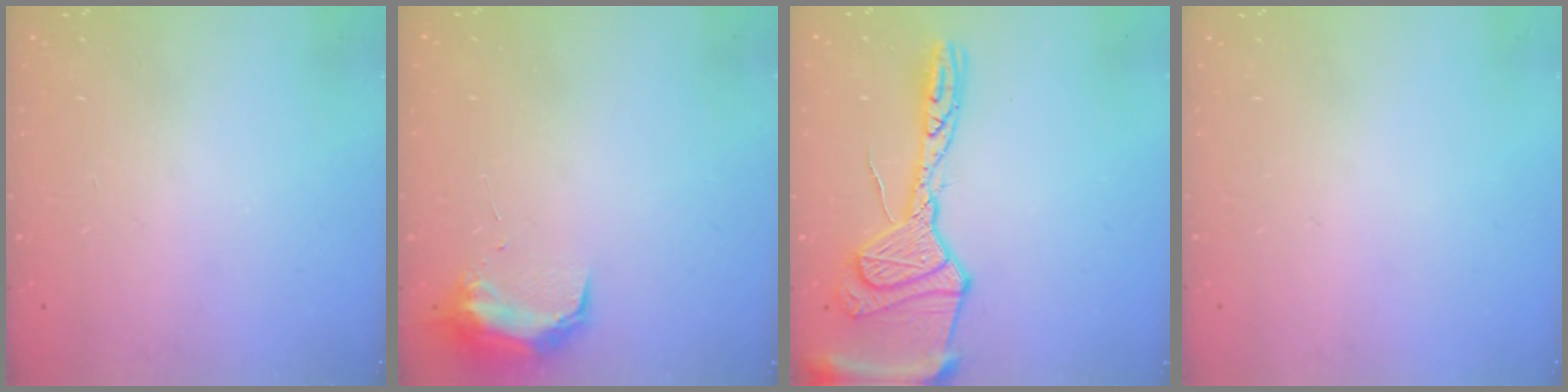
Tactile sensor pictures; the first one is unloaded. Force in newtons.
{"total": 9.8, "press": 9.7, "slide": 0.7}
{"total": 19.1, "press": 19.0, "slide": 1.7}
{"total": 0.0}